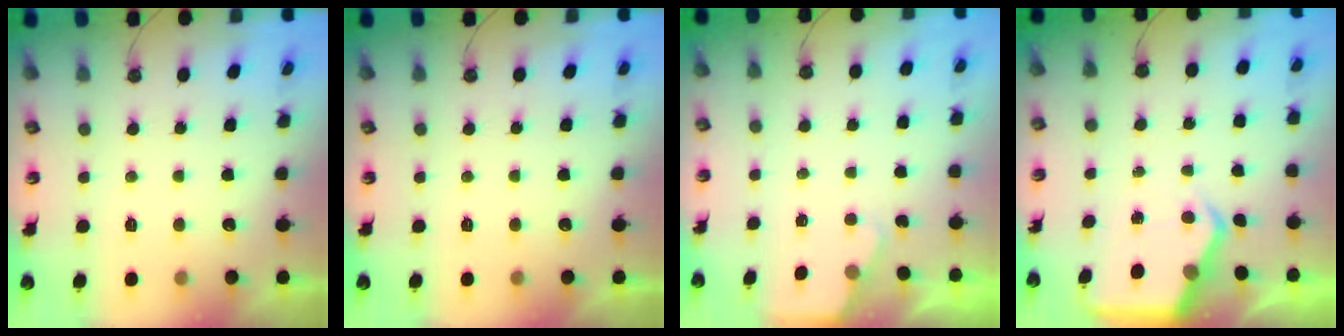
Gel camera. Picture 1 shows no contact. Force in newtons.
{"total": 0.0}
{"total": 1.5, "press": 1.5, "slide": 0.3}
{"total": 5.1, "press": 5.1, "slide": 0.5}